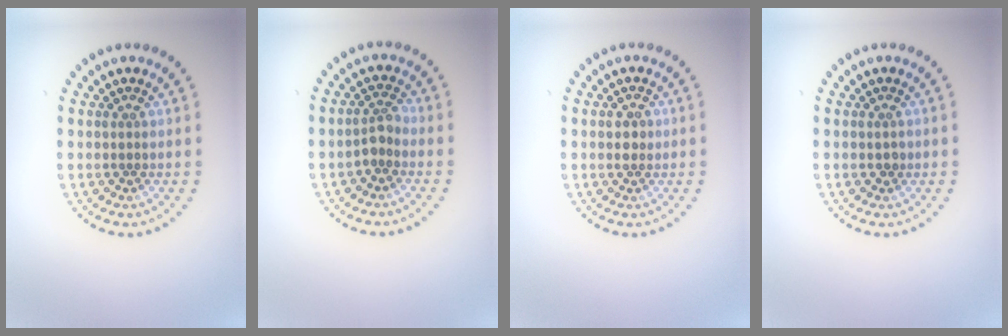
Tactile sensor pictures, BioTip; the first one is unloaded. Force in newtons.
{"total": 1.7, "press": 1.4, "slide": 0.9}
{"total": 1.3, "press": 1.3, "slide": 0.1}
{"total": 0.7, "press": 0.7, "slide": 0.1}